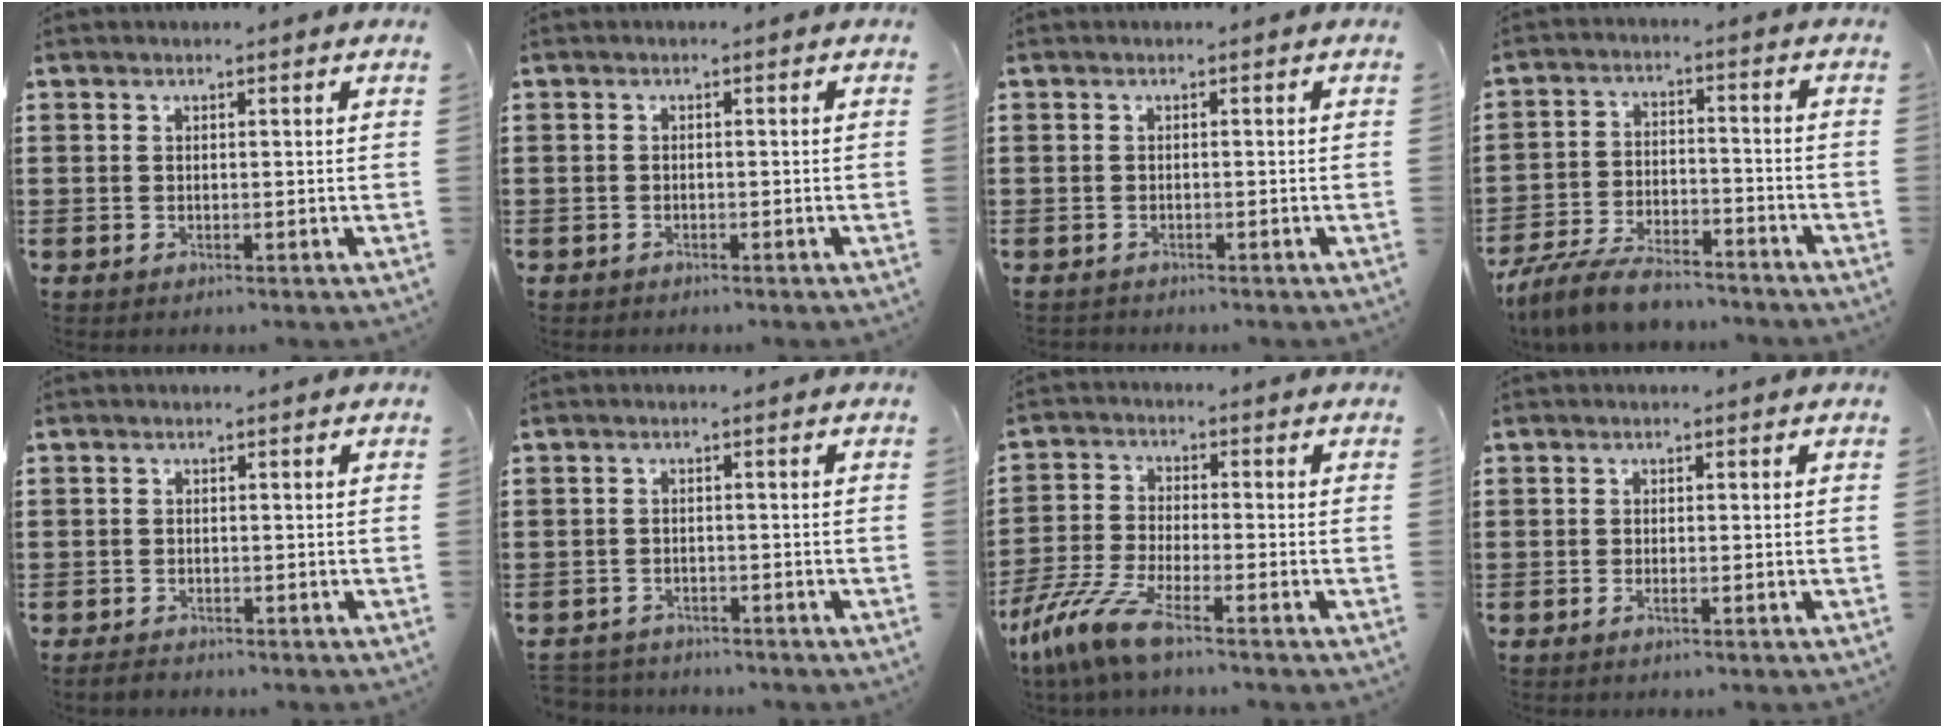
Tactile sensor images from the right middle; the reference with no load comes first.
{"total": 0.7, "force": [-0.6, 0.2, 0.0], "torque": [-0.002, -0.002, -0.013]}
{"total": 0.7, "force": [-0.6, 0.3, -0.1], "torque": [0.001, 0.003, -0.014]}
{"total": 7.9, "force": [-7.1, 1.7, 3.1], "torque": [-0.066, 0.010, -0.136]}
{"total": 1.2, "force": [-1.0, 0.7, 0.0], "torque": [-0.002, 0.004, -0.023]}
{"total": 2.2, "force": [-2.1, 0.6, -0.3], "torque": [-0.001, 0.001, -0.049]}
{"total": 8.2, "force": [-6.3, 0.8, 5.1], "torque": [-0.133, -0.019, -0.127]}
{"total": 0.8, "force": [-0.4, 0.1, 0.7], "torque": [-0.013, -0.003, -0.007]}